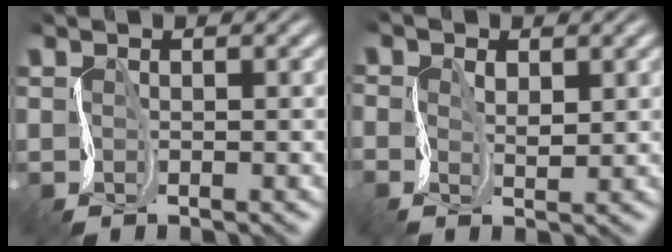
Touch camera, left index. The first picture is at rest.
{"total": 0.9, "force": [-0.3, 0.5, 0.7], "torque": [-0.022, -0.003, -0.004]}